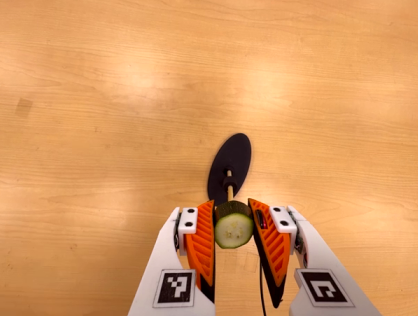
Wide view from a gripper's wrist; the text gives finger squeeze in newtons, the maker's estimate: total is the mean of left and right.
{"total": 9.1, "left": 8.9, "right": 9.2}